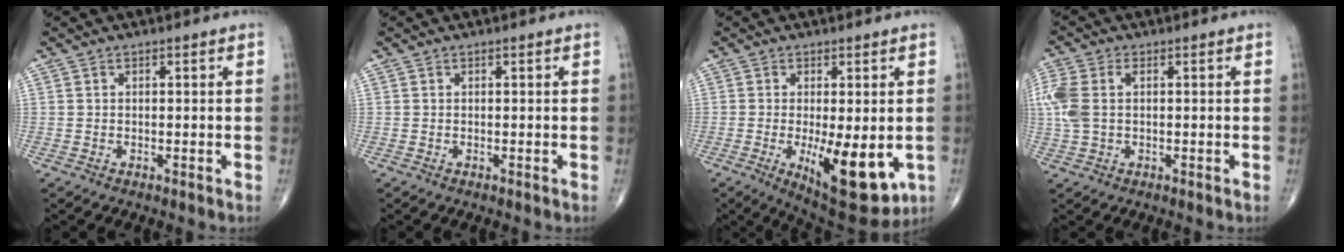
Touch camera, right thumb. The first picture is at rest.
{"total": 0.0}
{"total": 13.6, "force": [-3.1, 5.0, 12.2], "torque": [-0.166, -0.026, -0.030]}
{"total": 8.0, "force": [0.9, 5.0, 6.2], "torque": [-0.181, 0.019, 0.020]}